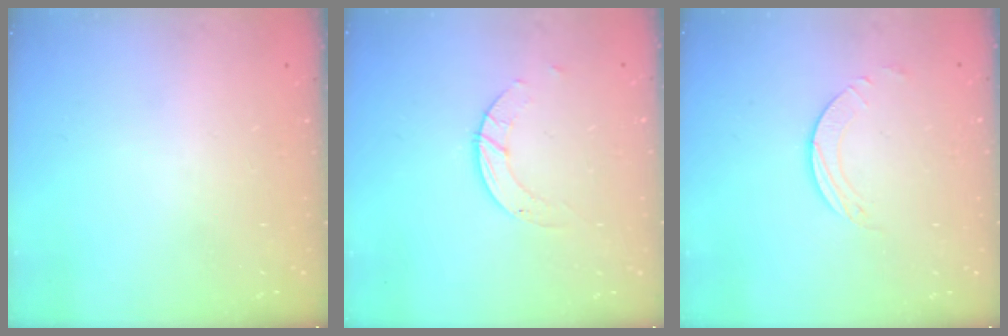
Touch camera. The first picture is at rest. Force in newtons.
{"total": 2.8, "press": 2.8, "slide": 0.3}
{"total": 2.0, "press": 1.9, "slide": 0.3}